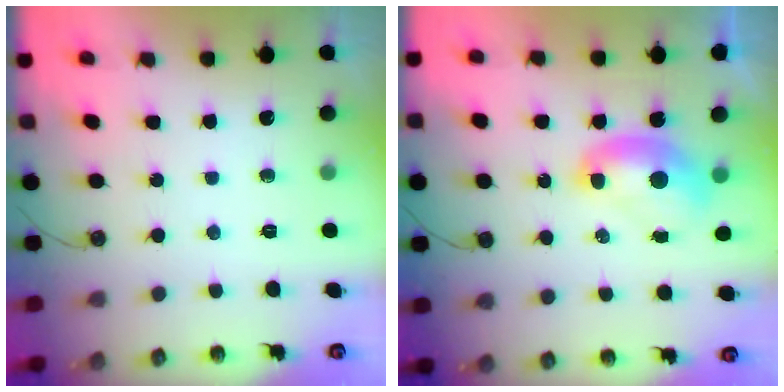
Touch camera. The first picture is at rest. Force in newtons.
{"total": 2.0, "press": 2.0, "slide": 0.0}